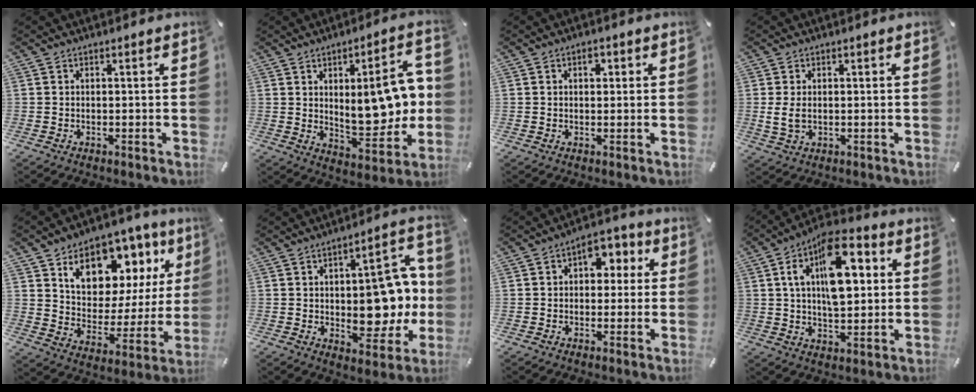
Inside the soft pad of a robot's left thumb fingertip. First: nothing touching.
{"total": 18.2, "force": [3.2, 8.6, 15.8], "torque": [-0.187, -0.013, 0.055]}
{"total": 2.4, "force": [0.6, 1.9, 1.3], "torque": [-0.004, -0.002, 0.003]}
{"total": 3.6, "force": [0.1, 2.4, 2.7], "torque": [-0.057, -0.002, -0.002]}
{"total": 13.4, "force": [8.4, 9.1, 5.2], "torque": [-0.086, -0.062, 0.149]}
{"total": 17.6, "force": [-0.9, 10.1, 14.4], "torque": [-0.176, -0.004, -0.005]}
{"total": 6.9, "force": [1.3, 5.6, 3.8], "torque": [-0.045, -0.003, 0.016]}
{"total": 17.8, "force": [5.6, 9.7, 13.9], "torque": [-0.216, -0.007, 0.096]}